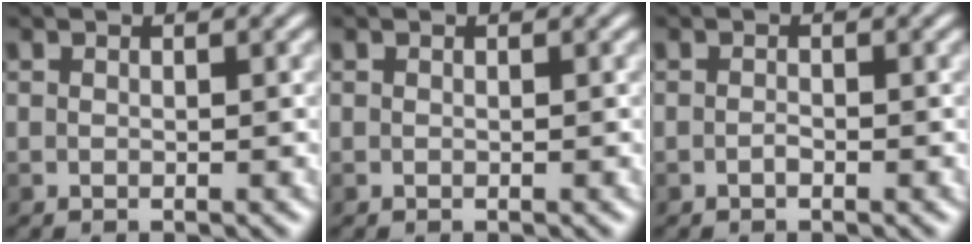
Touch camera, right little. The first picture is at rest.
{"total": 0.0}
{"total": 1.0, "force": [-1.0, 0.1, 0.3], "torque": [-0.003, 0.000, -0.020]}